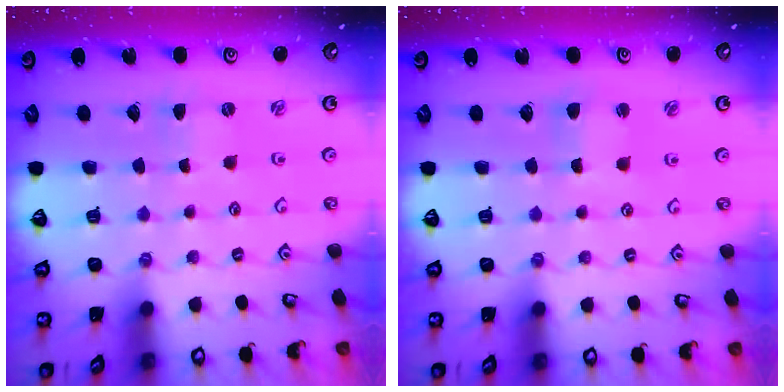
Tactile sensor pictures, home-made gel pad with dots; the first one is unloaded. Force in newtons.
{"total": 2.4, "press": 2.4, "slide": 0.3}